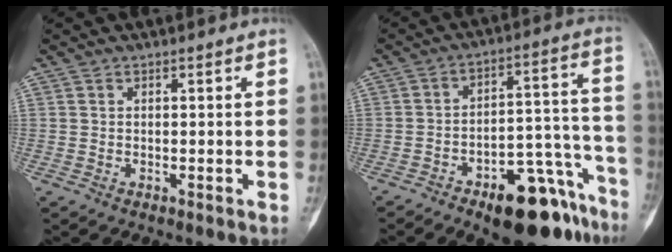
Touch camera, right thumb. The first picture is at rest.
{"total": 17.2, "force": [-11.1, 6.9, 11.2], "torque": [-0.104, 0.101, -0.162]}